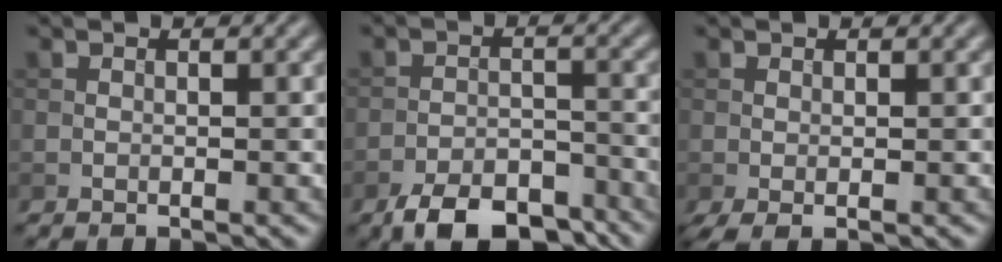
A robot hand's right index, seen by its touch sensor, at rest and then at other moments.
{"total": 7.4, "force": [-5.7, 2.9, 3.7], "torque": [-0.056, -0.009, -0.098]}
{"total": 1.3, "force": [-0.3, 0.3, 1.2], "torque": [-0.030, -0.004, -0.007]}